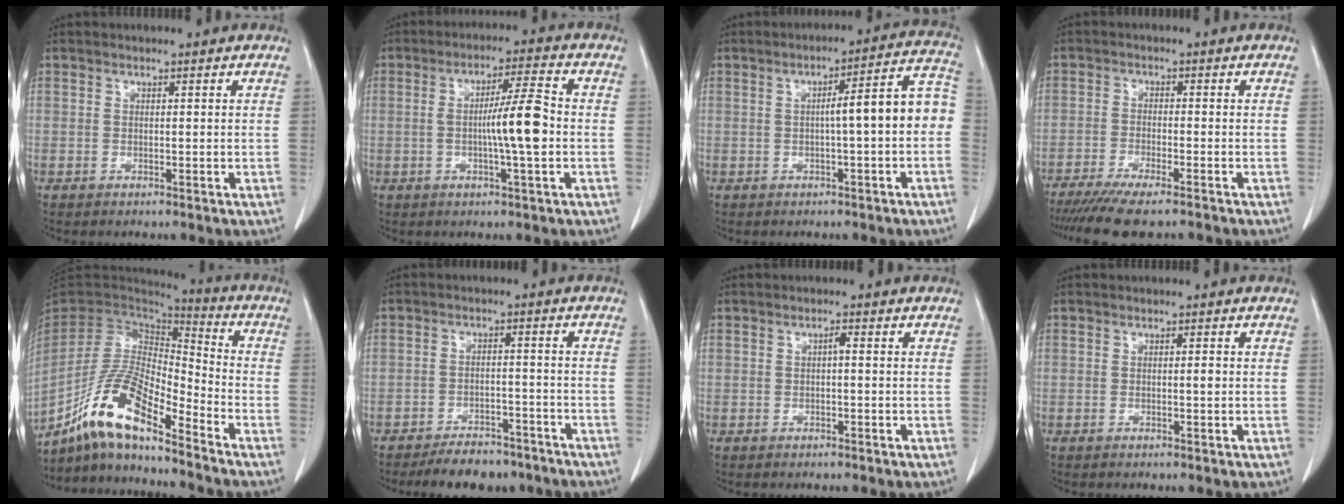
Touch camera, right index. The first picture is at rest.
{"total": 8.0, "force": [-0.9, 0.1, 7.9], "torque": [-0.133, 0.006, -0.018]}
{"total": 8.8, "force": [-0.8, 0.8, 8.7], "torque": [-0.110, 0.037, -0.017]}
{"total": 10.4, "force": [-8.6, 0.9, 5.8], "torque": [-0.087, -0.021, -0.135]}
{"total": 14.3, "force": [-10.0, 2.7, 9.8], "torque": [-0.192, 0.003, -0.185]}
{"total": 8.3, "force": [-7.1, 3.2, 2.9], "torque": [-0.035, 0.000, -0.104]}
{"total": 0.8, "force": [0.0, 0.2, 0.8], "torque": [-0.014, 0.002, -0.001]}
{"total": 0.8, "force": [0.0, 0.1, 0.8], "torque": [-0.009, 0.001, -0.001]}